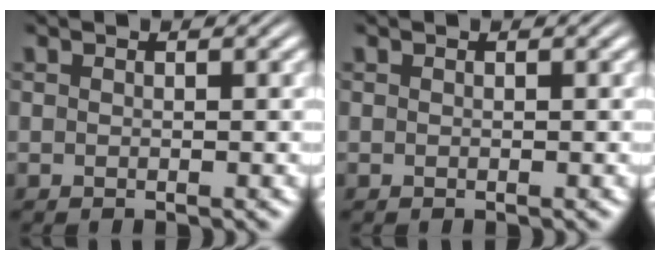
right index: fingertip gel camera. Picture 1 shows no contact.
{"total": 0.0}